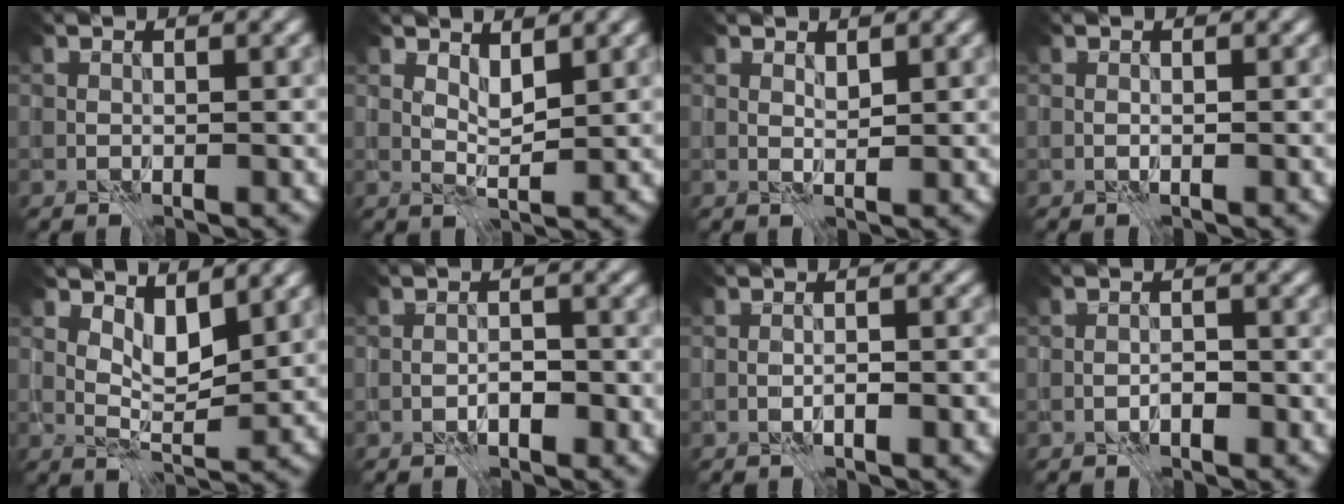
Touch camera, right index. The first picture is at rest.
{"total": 1.8, "force": [1.3, 0.4, 1.2], "torque": [-0.027, -0.007, 0.026]}
{"total": 0.8, "force": [0.6, 0.2, 0.5], "torque": [-0.012, -0.005, 0.011]}
{"total": 0.0}
{"total": 3.1, "force": [2.0, 1.1, 2.2], "torque": [-0.044, -0.010, 0.035]}
{"total": 1.4, "force": [-0.7, 0.6, 1.0], "torque": [-0.015, 0.007, -0.014]}
{"total": 1.6, "force": [-0.7, 0.5, 1.4], "torque": [-0.023, 0.006, -0.014]}
{"total": 1.0, "force": [-0.7, 0.4, 0.7], "torque": [-0.012, 0.006, -0.013]}